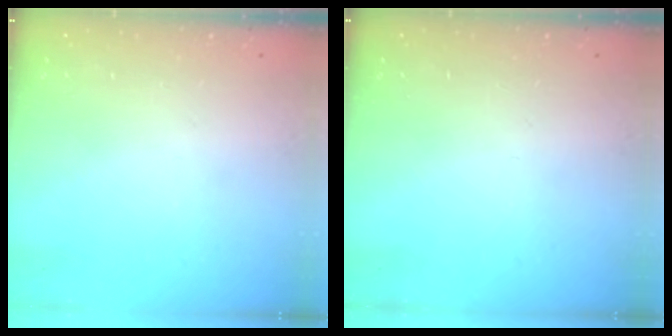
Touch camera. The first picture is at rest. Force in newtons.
{"total": 0.0}